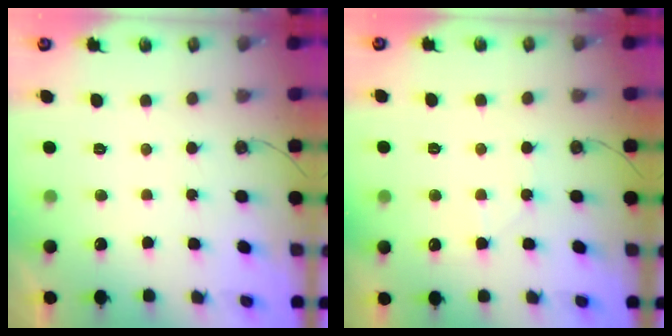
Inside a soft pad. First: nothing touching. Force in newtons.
{"total": 4.7, "press": 4.7, "slide": 0.6}